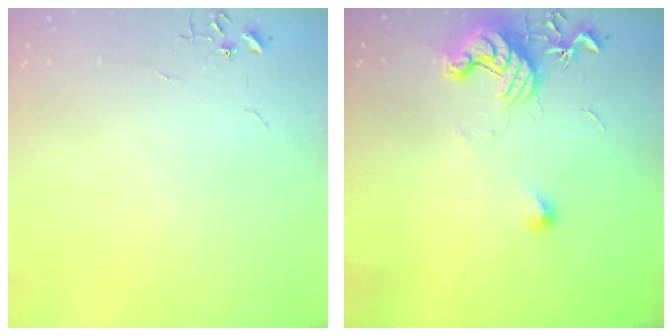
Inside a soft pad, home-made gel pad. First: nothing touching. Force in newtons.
{"total": 12.1, "press": 12.1, "slide": 0.8}